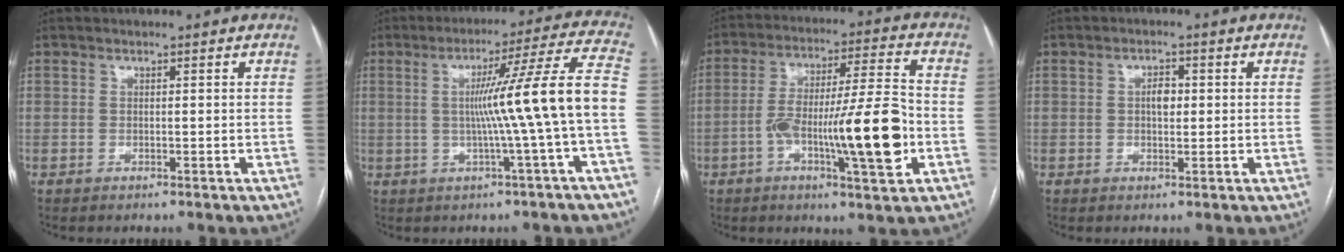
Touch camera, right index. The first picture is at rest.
{"total": 13.4, "force": [-1.4, -2.3, 13.1], "torque": [-0.182, 0.016, -0.020]}
{"total": 15.6, "force": [-4.3, 1.4, 14.9], "torque": [-0.253, 0.009, -0.068]}
{"total": 2.6, "force": [0.3, 1.4, 2.1], "torque": [-0.034, 0.004, 0.003]}